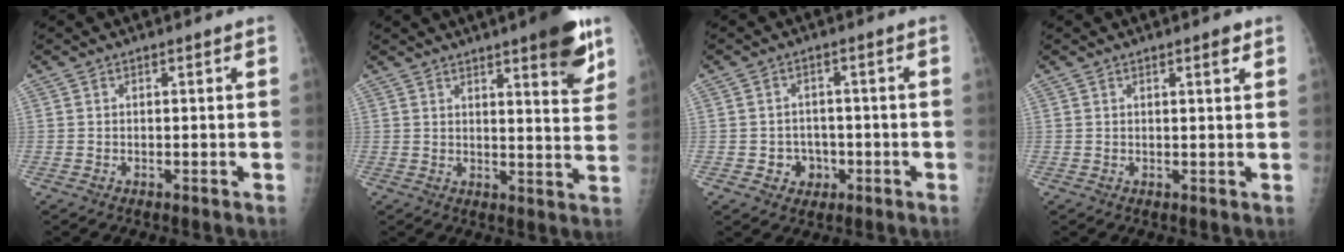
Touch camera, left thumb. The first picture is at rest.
{"total": 10.9, "force": [6.5, 2.3, 8.5], "torque": [-0.088, -0.033, 0.081]}
{"total": 4.3, "force": [-1.4, 3.8, 1.4], "torque": [0.005, 0.010, -0.018]}
{"total": 1.9, "force": [1.1, 0.3, 1.5], "torque": [-0.019, -0.005, 0.015]}